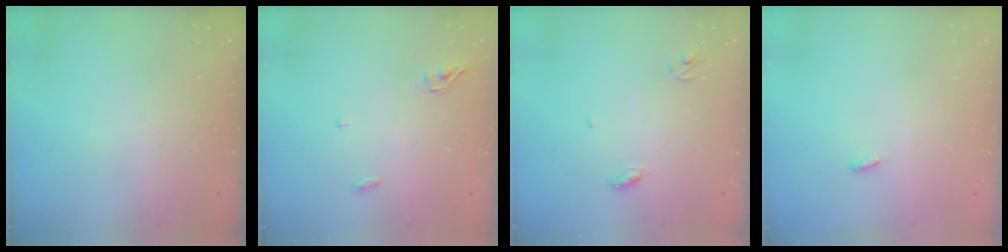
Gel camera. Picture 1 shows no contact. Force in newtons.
{"total": 3.4, "press": 3.3, "slide": 1.0}
{"total": 3.9, "press": 3.9, "slide": 0.3}
{"total": 2.6, "press": 2.6, "slide": 0.2}